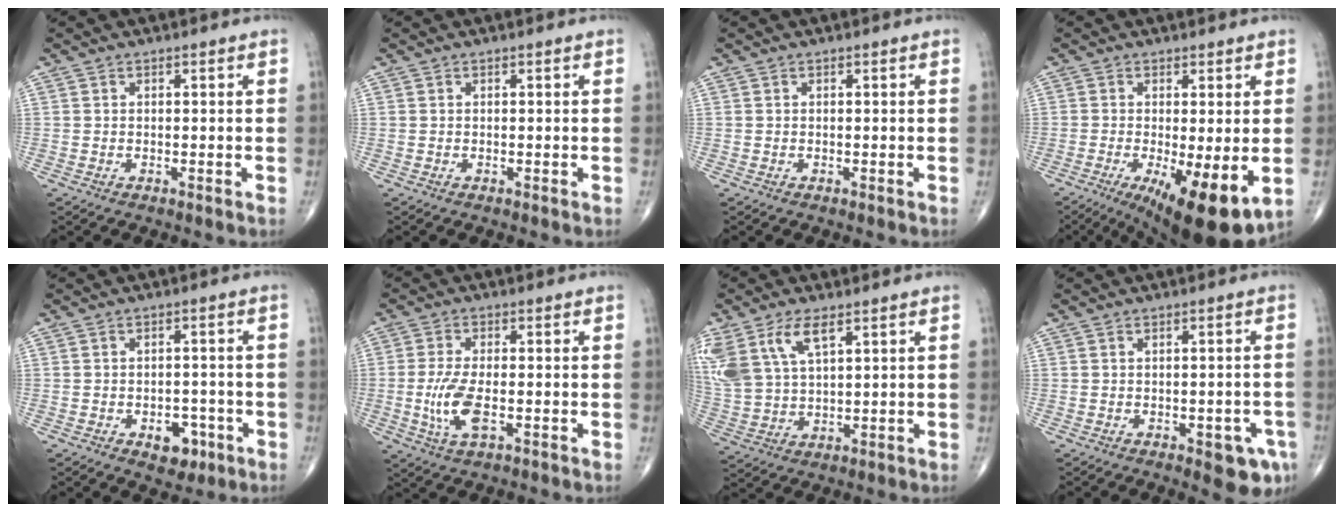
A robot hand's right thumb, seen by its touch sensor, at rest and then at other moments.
{"total": 0.0}
{"total": 0.0}
{"total": 13.5, "force": [-3.8, 3.8, 12.4], "torque": [-0.173, -0.024, -0.047]}
{"total": 5.5, "force": [-2.4, 3.5, 3.4], "torque": [-0.022, 0.015, -0.027]}
{"total": 7.5, "force": [-1.5, 3.1, 6.6], "torque": [-0.148, -0.004, -0.027]}
{"total": 13.0, "force": [6.4, 6.3, 9.4], "torque": [-0.213, -0.011, 0.133]}
{"total": 6.4, "force": [-2.7, 2.6, 5.1], "torque": [-0.043, 0.004, -0.026]}